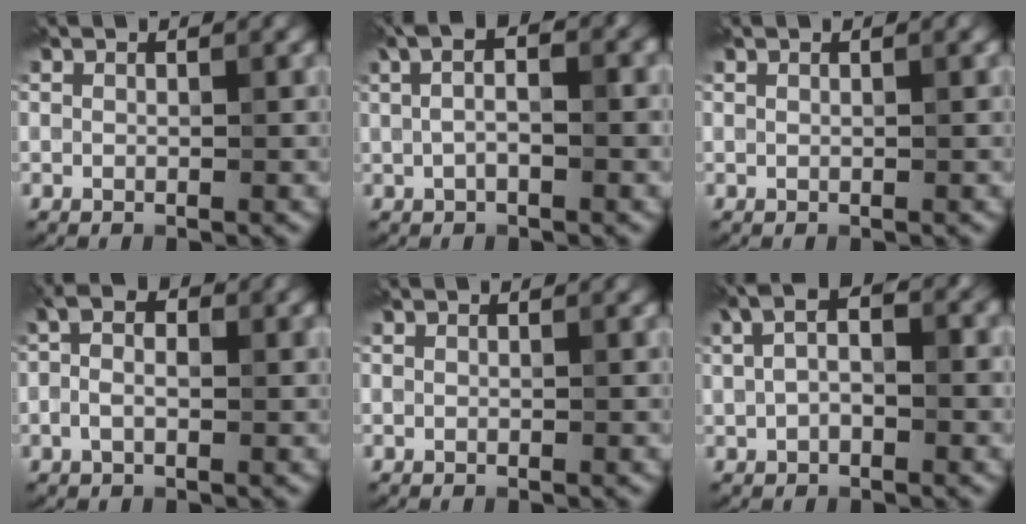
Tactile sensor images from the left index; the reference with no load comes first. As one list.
[{"total": 5.2, "force": [1.1, 2.3, 4.5], "torque": [-0.062, 0.010, -0.001]}, {"total": 0.0}, {"total": 3.2, "force": [-0.4, 1.7, 2.7], "torque": [-0.054, 0.004, -0.015]}, {"total": 0.0}, {"total": 5.4, "force": [0.8, 3.1, 4.4], "torque": [-0.076, 0.023, -0.001]}]